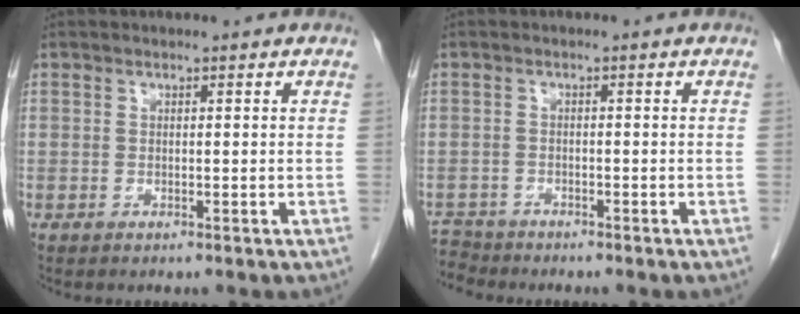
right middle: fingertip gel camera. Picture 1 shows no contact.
{"total": 3.2, "force": [-3.0, 0.5, -0.8], "torque": [0.015, -0.011, -0.056]}